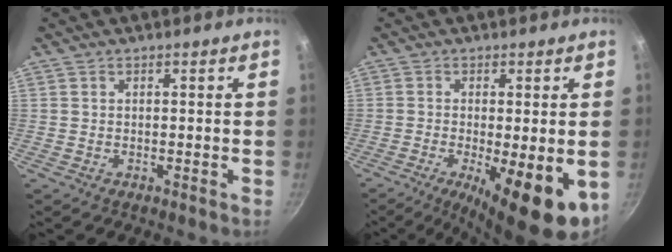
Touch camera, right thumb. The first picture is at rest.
{"total": 13.2, "force": [-3.8, 3.8, 12.0], "torque": [-0.170, -0.013, -0.049]}